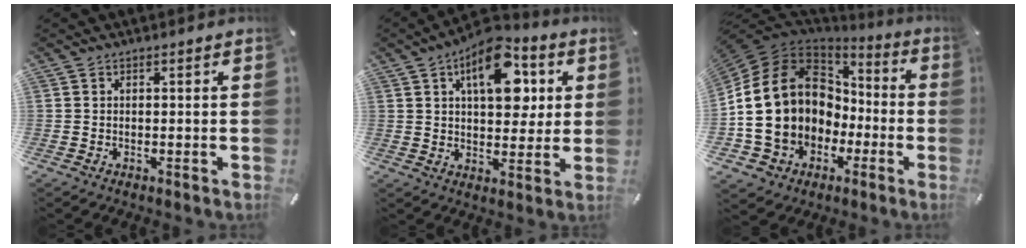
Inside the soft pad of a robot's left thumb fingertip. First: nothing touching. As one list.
[{"total": 15.6, "force": [6.1, 8.8, 11.4], "torque": [-0.145, -0.018, 0.100]}, {"total": 18.4, "force": [0.5, 15.5, 9.8], "torque": [-0.225, -0.007, 0.026]}]